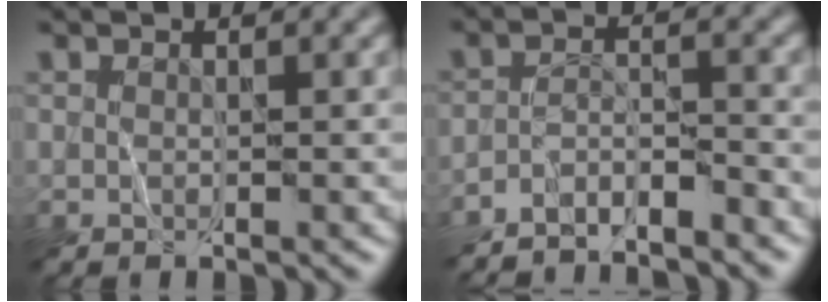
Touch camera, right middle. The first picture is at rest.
{"total": 3.9, "force": [-3.7, 0.5, 1.2], "torque": [-0.019, 0.004, -0.071]}